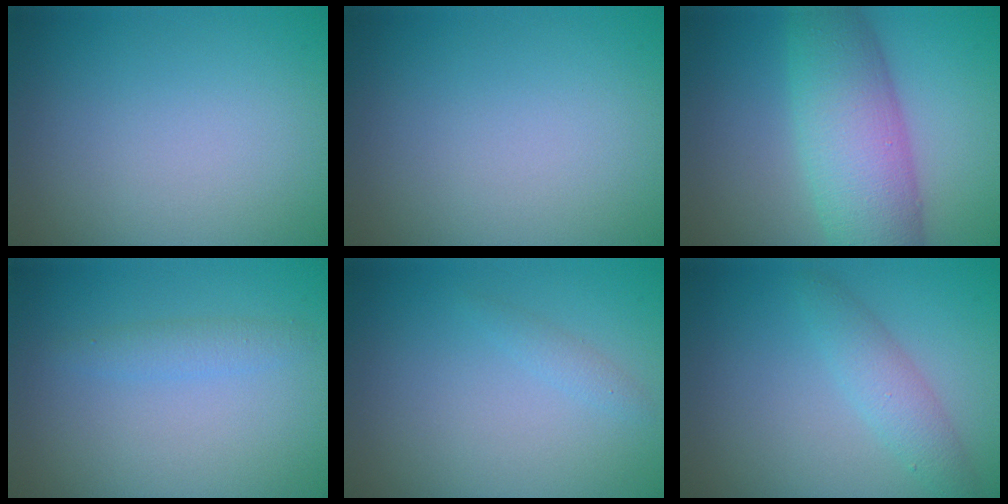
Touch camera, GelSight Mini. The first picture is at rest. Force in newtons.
{"total": 0.0}
{"total": 8.1, "press": 8.1, "slide": 0.1}
{"total": 1.5, "press": 1.4, "slide": 0.1}
{"total": 0.8, "press": 0.8, "slide": 0.1}
{"total": 2.4, "press": 2.4, "slide": 0.1}